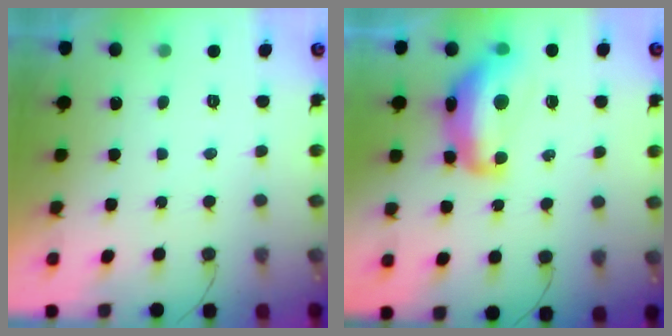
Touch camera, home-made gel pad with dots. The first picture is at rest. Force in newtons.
{"total": 14.6, "press": 14.5, "slide": 1.6}